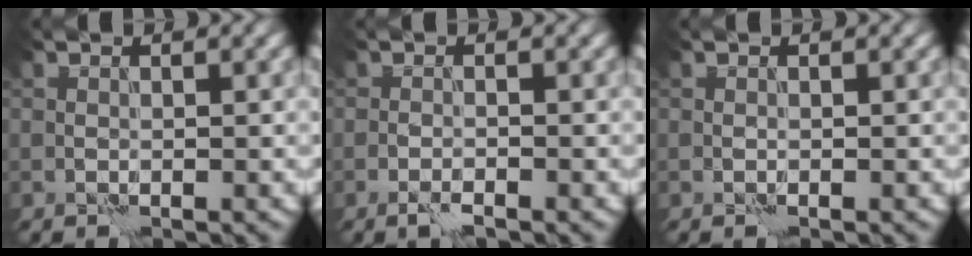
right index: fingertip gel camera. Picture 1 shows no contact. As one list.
[{"total": 1.4, "force": [-1.1, 0.3, 0.8], "torque": [-0.016, 0.002, -0.024]}, {"total": 0.0}]